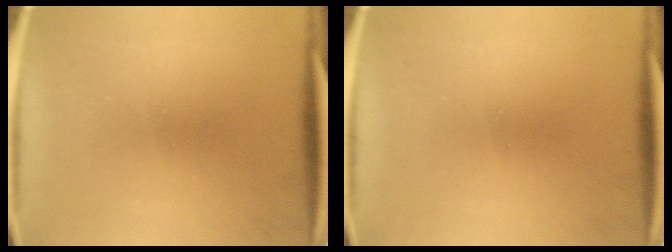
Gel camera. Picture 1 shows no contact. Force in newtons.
{"total": 0.0}